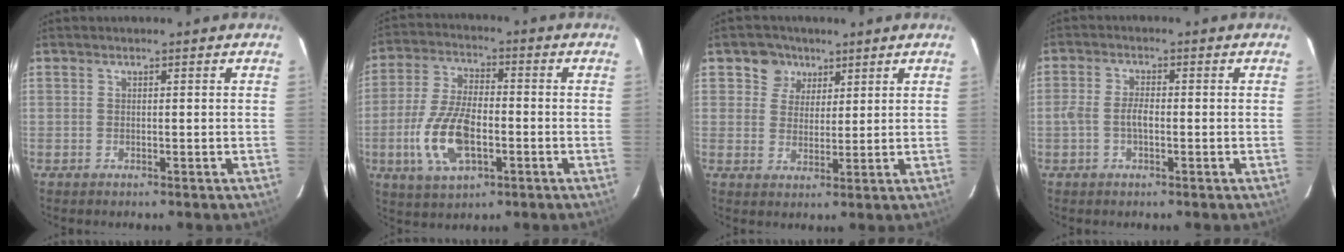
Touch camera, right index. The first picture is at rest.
{"total": 13.1, "force": [-3.7, 6.1, 11.0], "torque": [-0.234, -0.001, -0.066]}
{"total": 5.2, "force": [2.8, 4.3, 0.6], "torque": [0.002, 0.009, 0.045]}
{"total": 3.2, "force": [-0.9, 1.3, 2.8], "torque": [-0.062, 0.006, -0.019]}